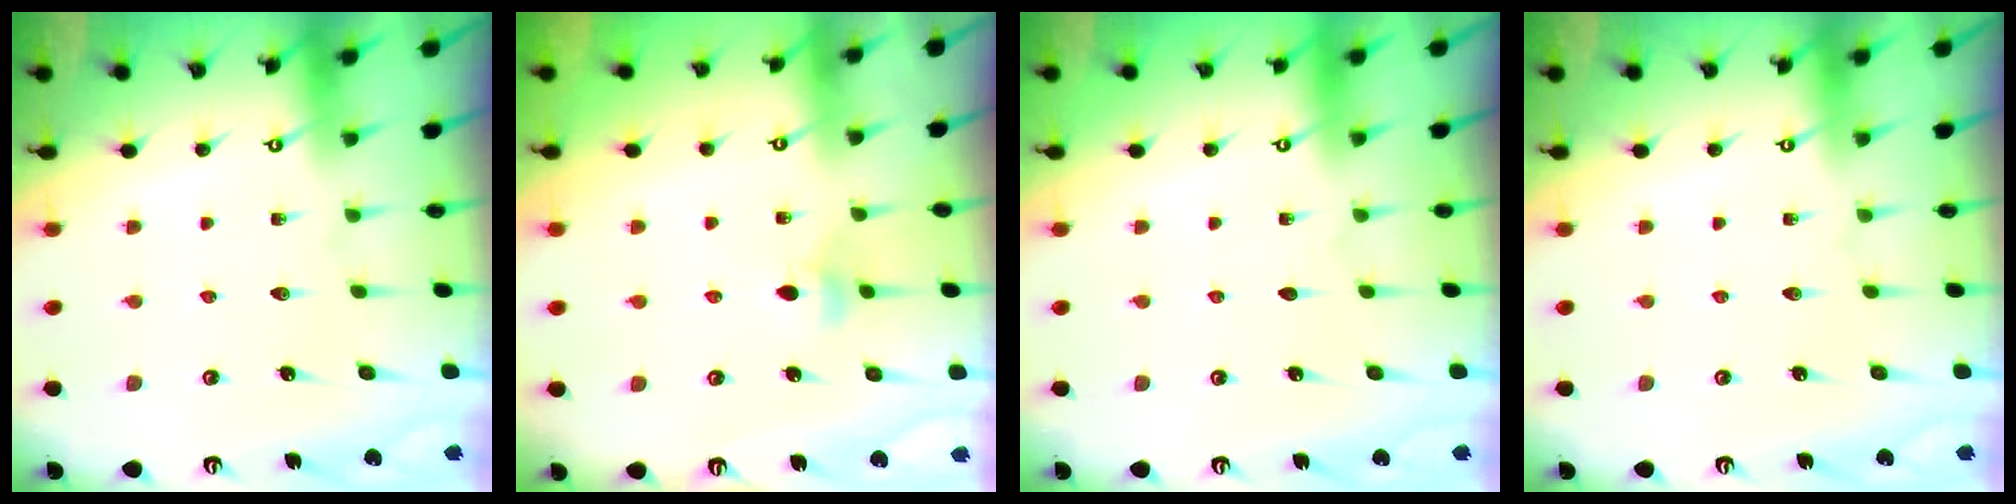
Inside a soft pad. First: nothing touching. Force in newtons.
{"total": 3.8, "press": 3.7, "slide": 0.7}
{"total": 0.0}
{"total": 0.0}